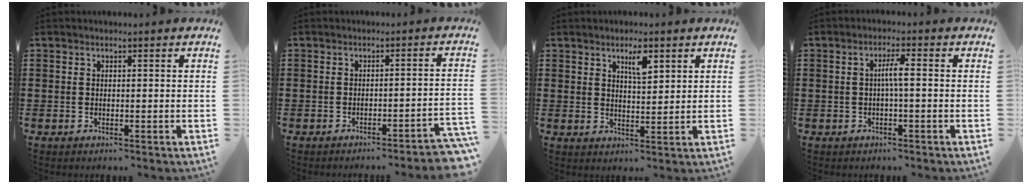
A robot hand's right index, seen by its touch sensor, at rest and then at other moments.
{"total": 2.6, "force": [-2.4, -0.3, 1.0], "torque": [-0.019, -0.003, -0.051]}
{"total": 3.7, "force": [2.1, 1.1, 2.9], "torque": [-0.046, 0.000, 0.032]}
{"total": 2.6, "force": [-0.3, 0.1, 2.6], "torque": [-0.049, -0.001, -0.008]}